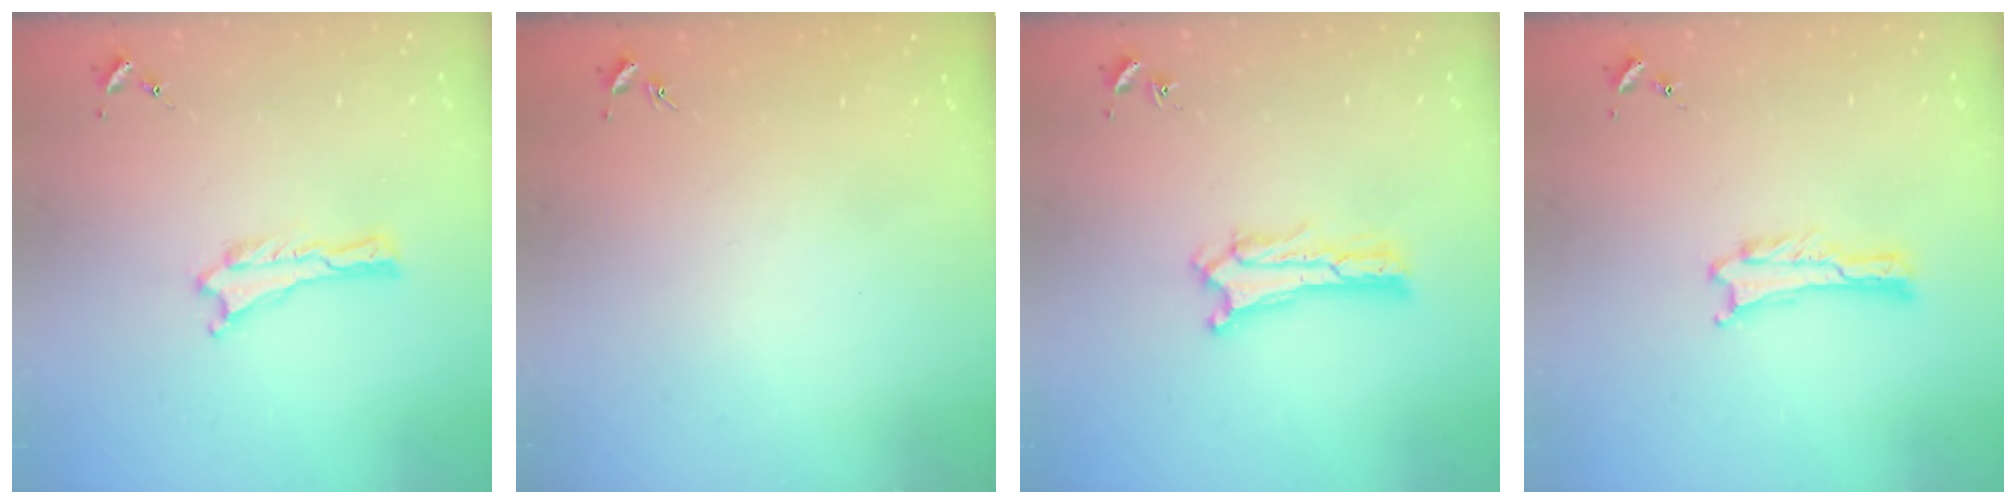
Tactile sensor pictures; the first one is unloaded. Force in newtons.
{"total": 0.0}
{"total": 0.7, "press": 0.6, "slide": 0.2}
{"total": 0.0}